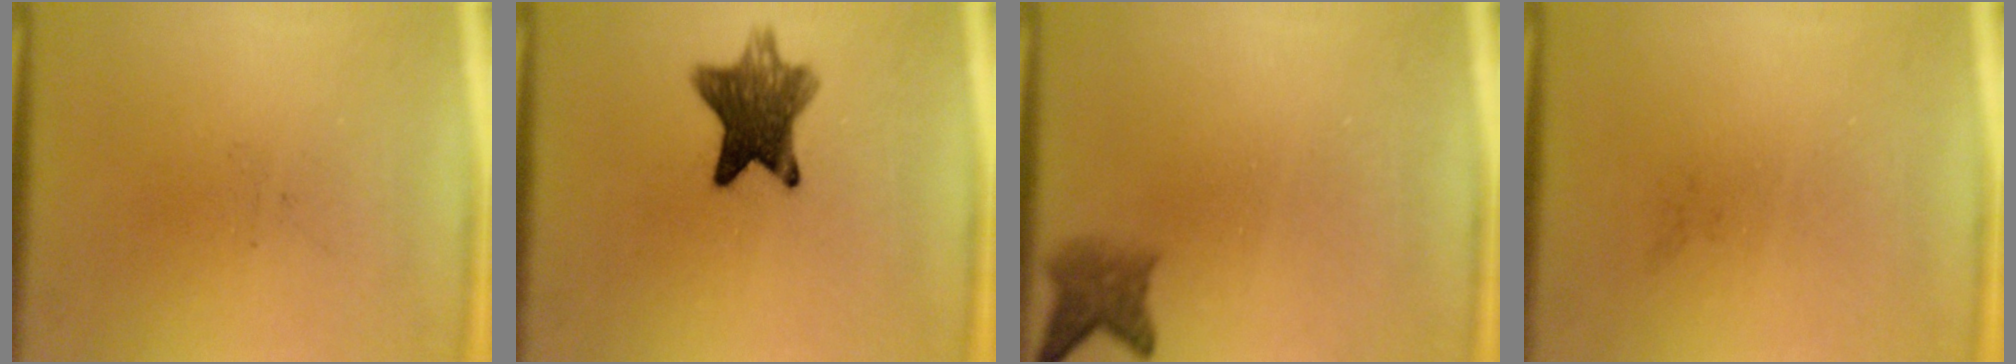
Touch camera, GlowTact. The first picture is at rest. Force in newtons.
{"total": 8.9}
{"total": 2.9}
{"total": 0.0}